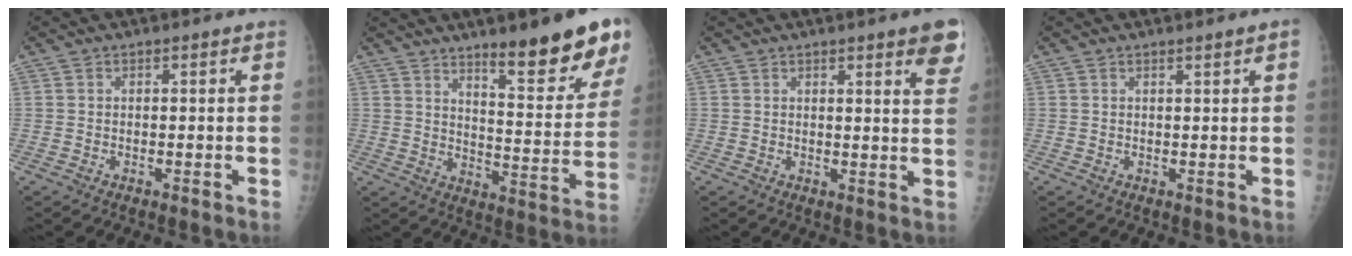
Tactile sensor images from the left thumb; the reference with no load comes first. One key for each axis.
{"total": 17.4, "fx": 11.6, "fy": 3.5, "fz": 12.5, "tx": -0.130, "ty": -0.081, "tz": 0.171}
{"total": 7.0, "fx": 4.0, "fy": 1.0, "fz": 5.7, "tx": -0.057, "ty": -0.016, "tz": 0.045}
{"total": 1.3, "fx": 0.7, "fy": -0.2, "fz": 1.0, "tx": -0.017, "ty": -0.004, "tz": 0.013}